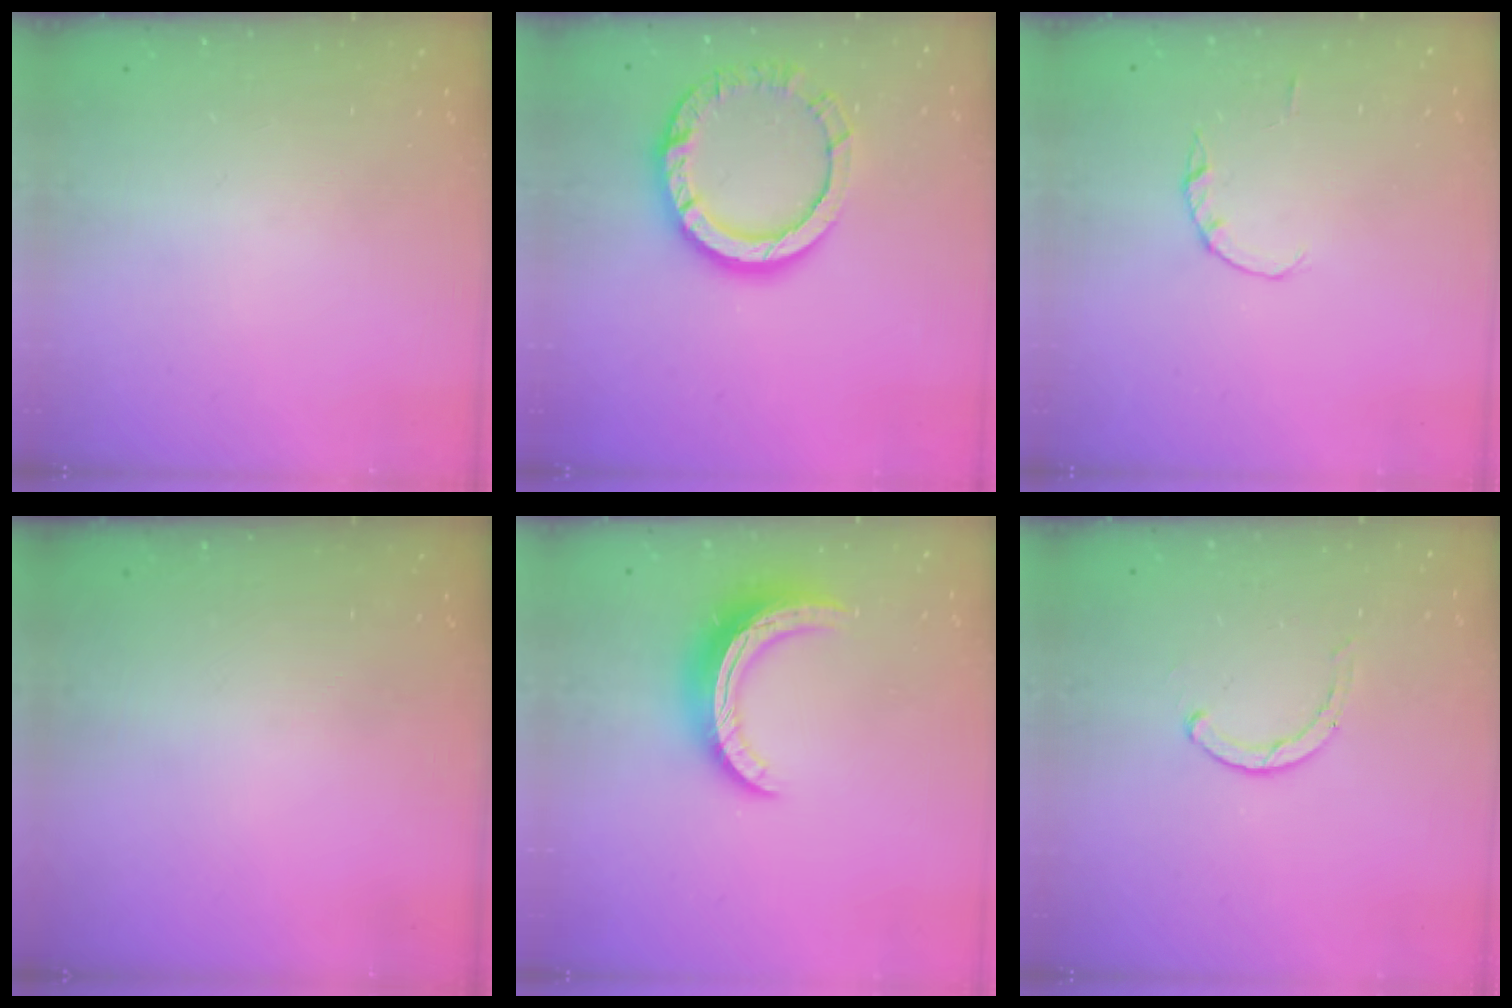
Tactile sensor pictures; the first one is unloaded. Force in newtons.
{"total": 13.4, "press": 13.4, "slide": 1.4}
{"total": 1.0, "press": 1.0, "slide": 0.2}
{"total": 0.0}
{"total": 13.2, "press": 13.2, "slide": 0.3}
{"total": 2.3, "press": 2.3, "slide": 0.3}